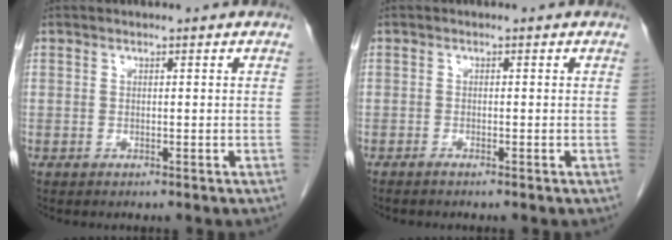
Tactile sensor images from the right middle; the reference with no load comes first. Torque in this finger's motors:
{"motor_torque": [-0.32, -0.17, -0.06, -0.01]}